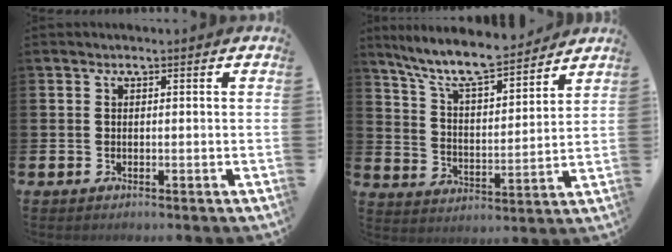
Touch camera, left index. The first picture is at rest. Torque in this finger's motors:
{"motor_torque": [0.78, -0.82, 0.24, 0.21]}